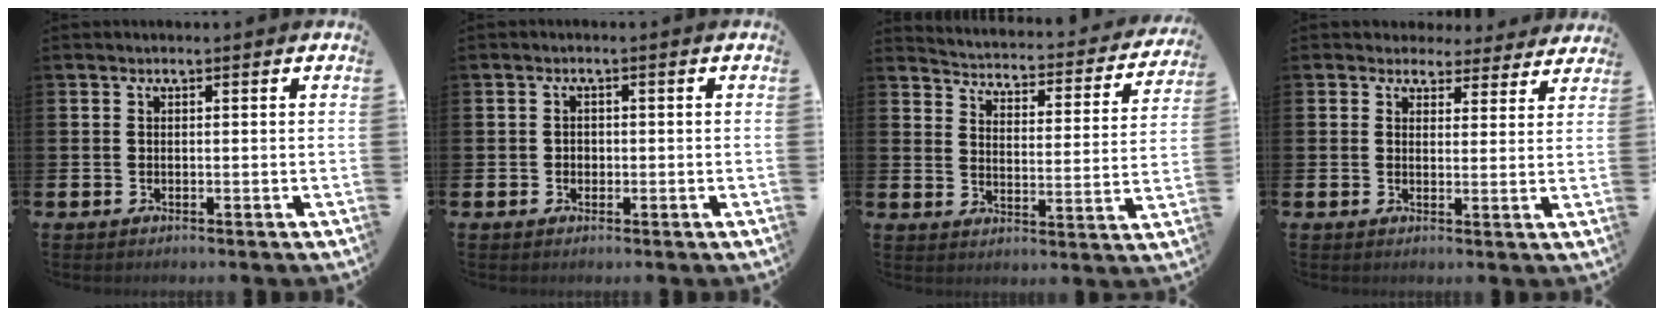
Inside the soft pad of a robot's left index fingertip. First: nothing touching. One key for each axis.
{"total": 1.1, "fx": -0.3, "fy": 1.0, "fz": 0.3, "tx": 0.001, "ty": 0.003, "tz": -0.009}
{"total": 3.3, "fx": 3.2, "fy": 0.8, "fz": 0.5, "tx": -0.036, "ty": -0.036, "tz": 0.046}
{"total": 3.6, "fx": 3.1, "fy": 1.8, "fz": 0.2, "tx": -0.008, "ty": -0.019, "tz": 0.052}